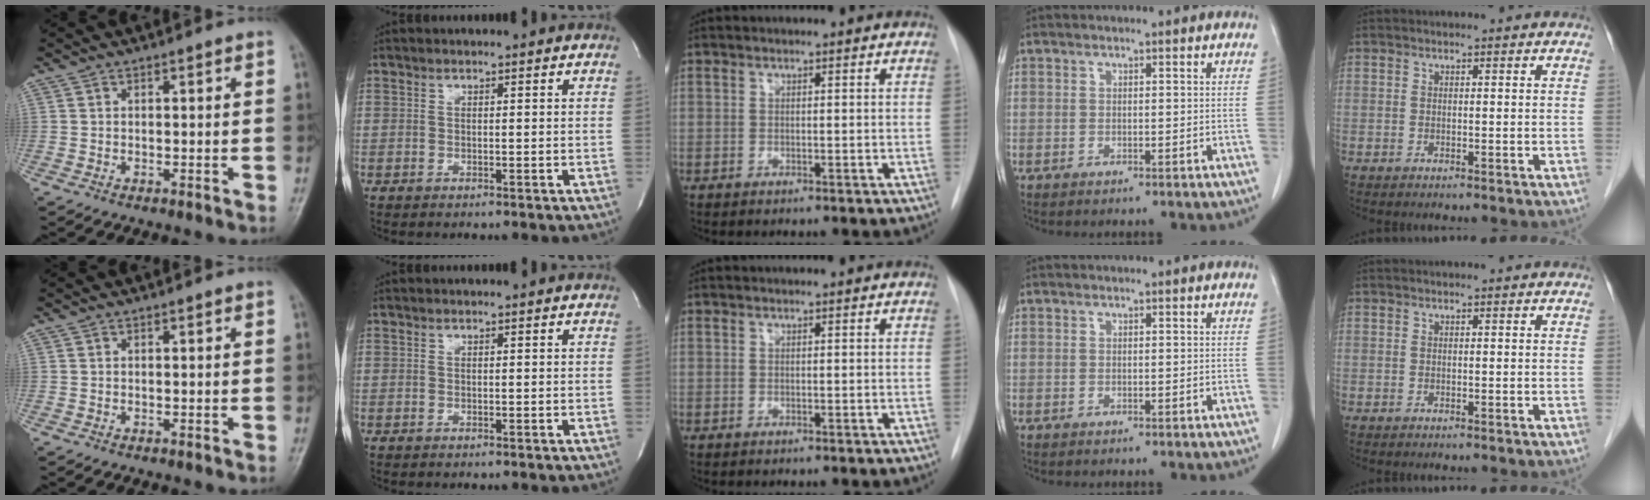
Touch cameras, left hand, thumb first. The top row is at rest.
{}